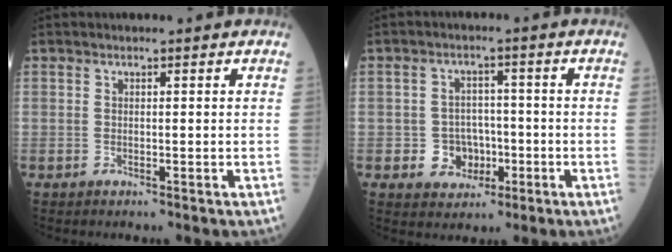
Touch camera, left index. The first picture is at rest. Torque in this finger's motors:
{"motor_torque": [0.69, 0.08, 0.24, 0.03]}